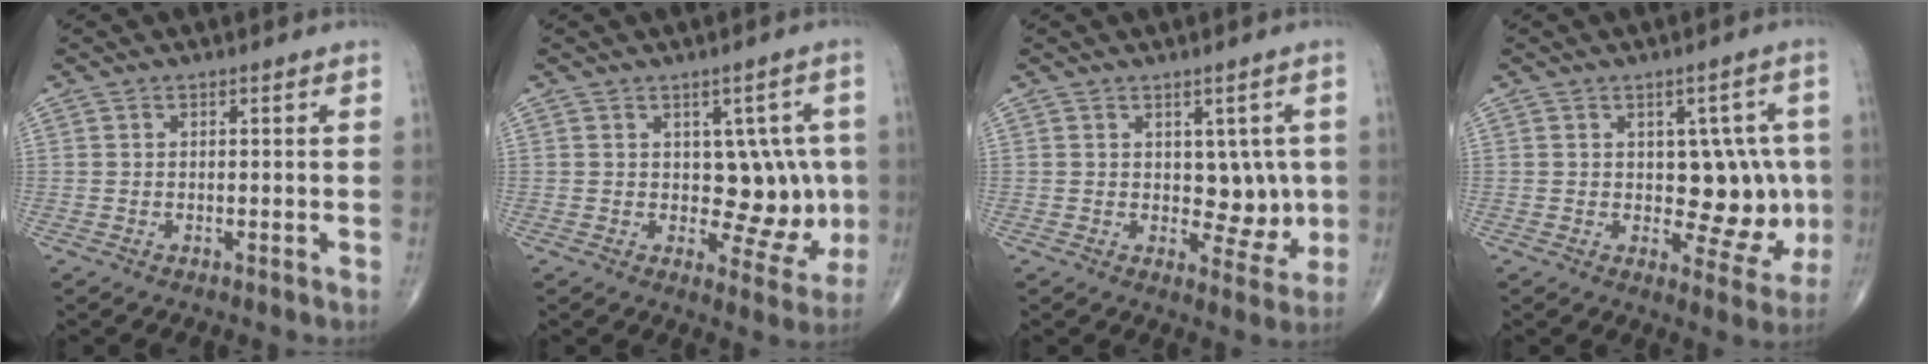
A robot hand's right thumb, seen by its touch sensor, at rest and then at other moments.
{"total": 9.2, "force": [0.1, 6.0, 7.0], "torque": [-0.026, -0.008, 0.009]}
{"total": 6.7, "force": [0.4, 4.5, 4.9], "torque": [-0.020, -0.011, 0.013]}
{"total": 10.3, "force": [-0.2, 6.4, 8.1], "torque": [-0.042, 0.000, 0.006]}